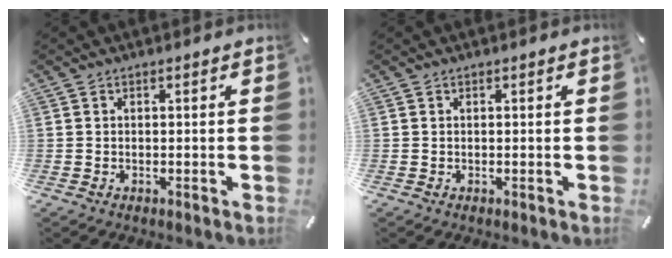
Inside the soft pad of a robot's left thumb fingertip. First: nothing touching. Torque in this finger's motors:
{"motor_torque": [0.00, 0.00, -0.01, 0.01, 0.00]}